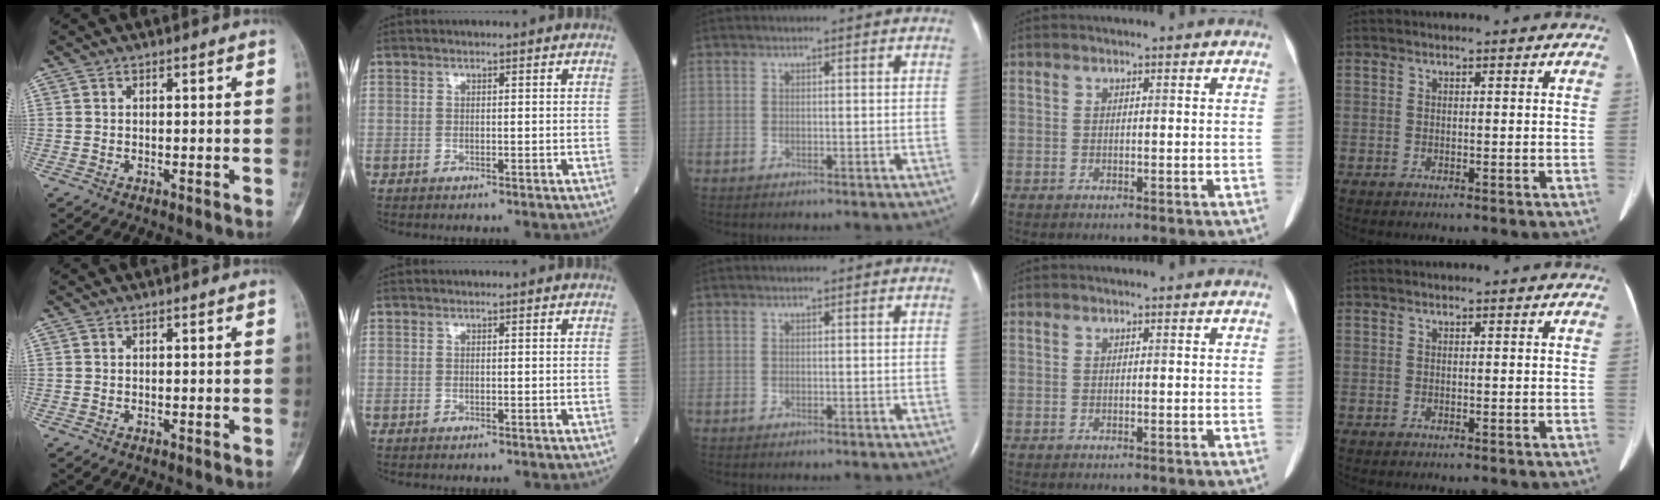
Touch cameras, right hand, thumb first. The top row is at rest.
{}